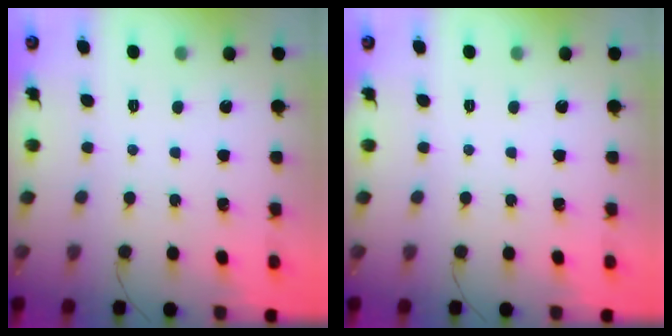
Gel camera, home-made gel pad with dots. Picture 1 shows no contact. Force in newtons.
{"total": 0.0}